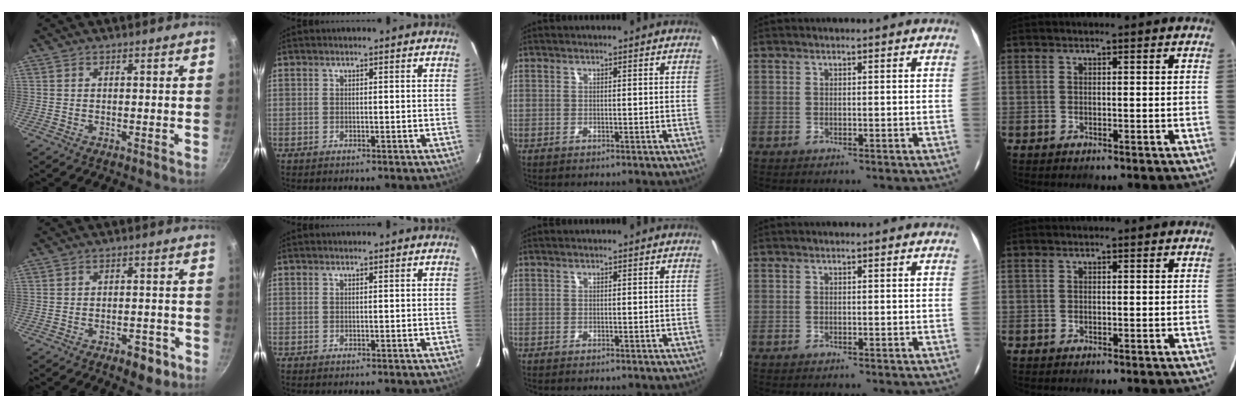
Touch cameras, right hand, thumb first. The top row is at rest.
{"thumb": {"total": 5.6, "force": [-3.0, 3.0, 3.7], "torque": [-0.035, 0.022, -0.032]}}